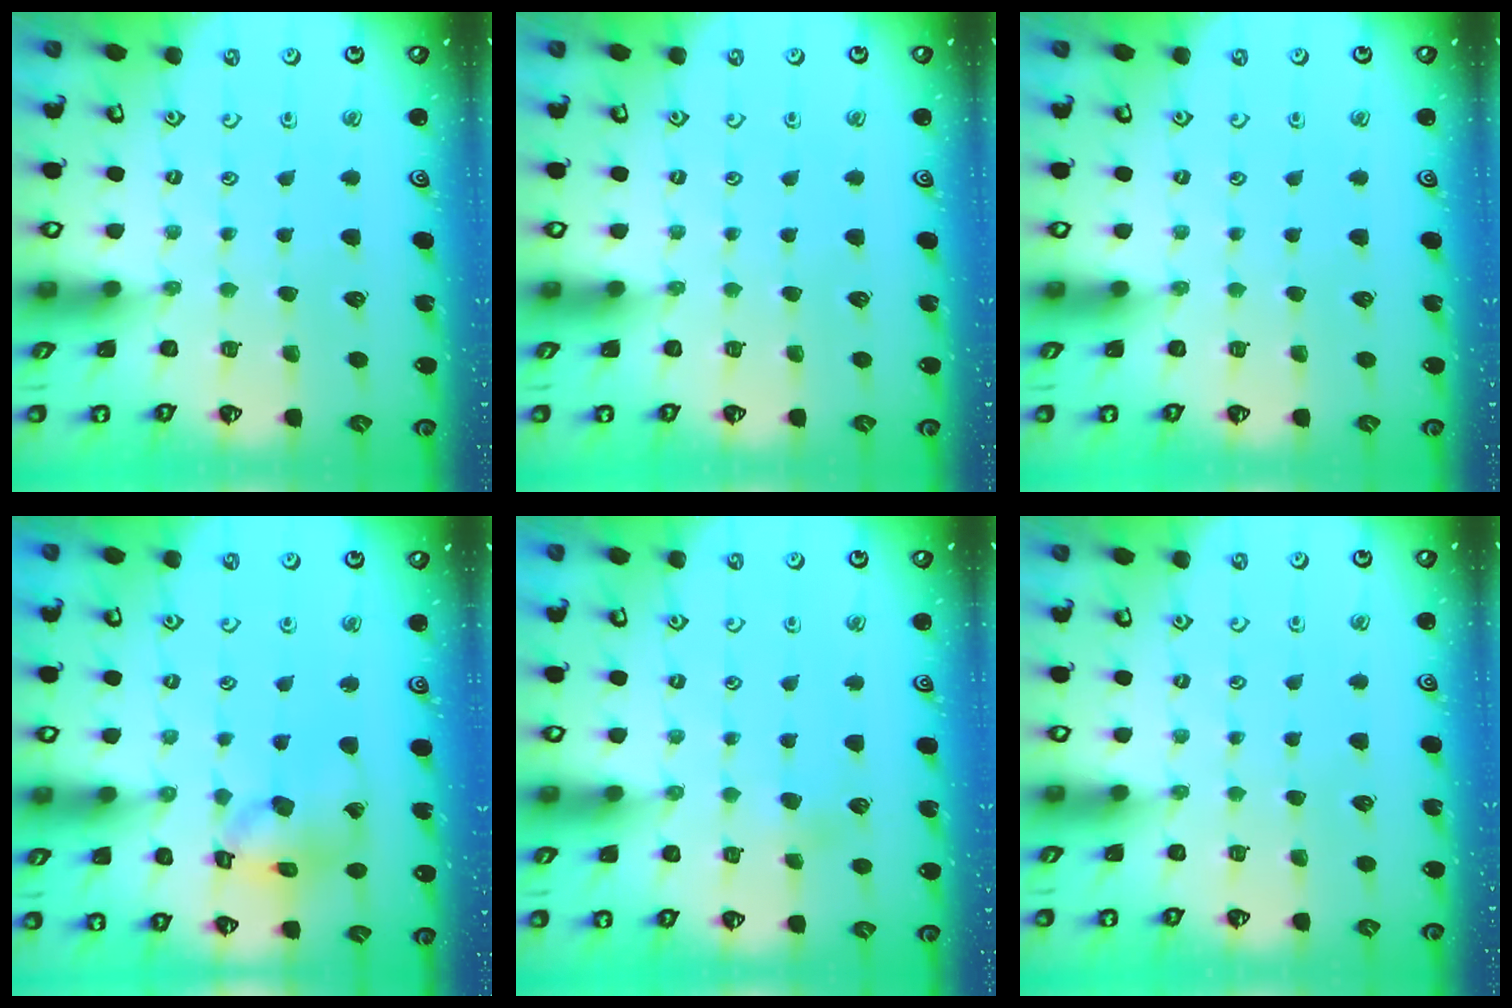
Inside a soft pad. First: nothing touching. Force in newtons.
{"total": 0.0}
{"total": 0.0}
{"total": 12.0, "press": 11.8, "slide": 1.7}
{"total": 2.3, "press": 2.3, "slide": 0.2}
{"total": 0.0}